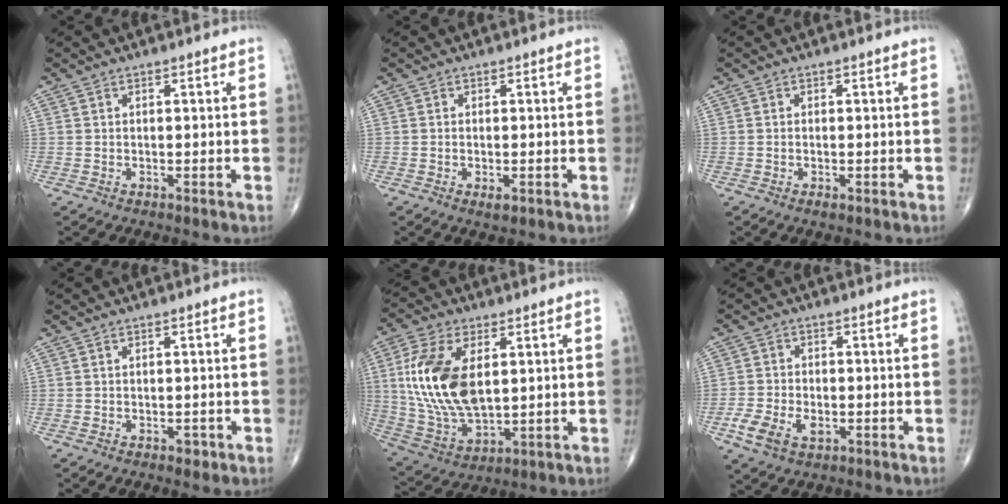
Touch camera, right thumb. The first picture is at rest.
{"total": 1.8, "force": [-0.6, 0.8, 1.5], "torque": [-0.025, -0.003, -0.009]}
{"total": 1.1, "force": [-0.4, 0.5, 0.8], "torque": [-0.017, -0.002, -0.007]}
{"total": 1.3, "force": [-0.6, 0.9, 0.8], "torque": [-0.006, 0.000, -0.008]}
{"total": 17.3, "force": [3.1, 9.4, 14.2], "torque": [-0.288, -0.015, 0.067]}
{"total": 7.3, "force": [-2.7, 4.6, 5.0], "torque": [-0.100, 0.009, -0.045]}